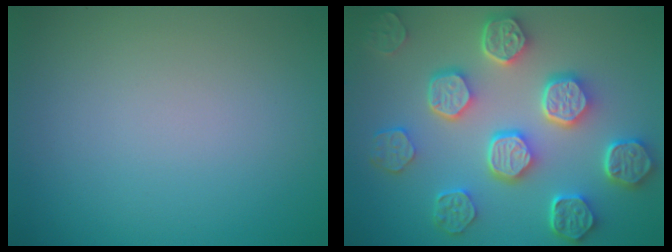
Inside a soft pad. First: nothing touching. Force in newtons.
{"total": 8.1, "press": 6.3, "slide": 5.1}